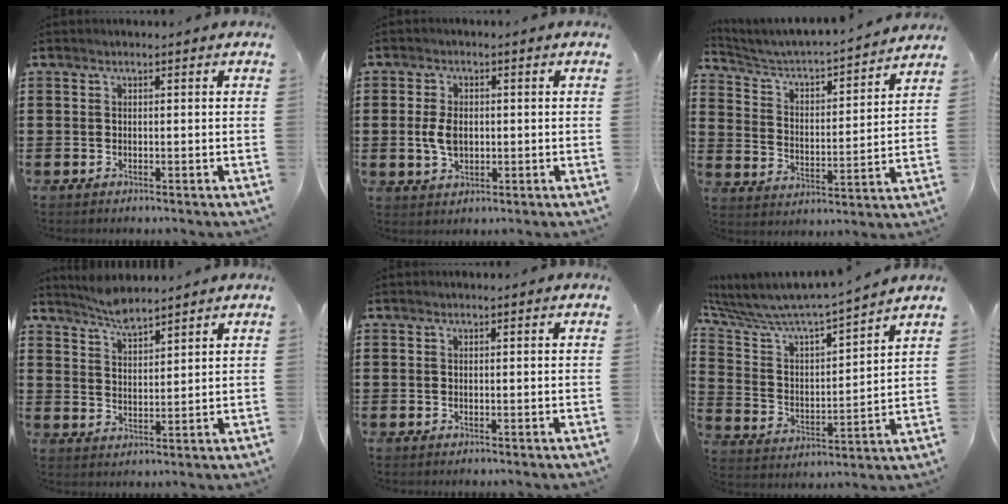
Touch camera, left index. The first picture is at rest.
{"total": 4.5, "force": [0.1, 2.7, 3.6], "torque": [-0.086, 0.003, -0.003]}
{"total": 3.4, "force": [3.2, 0.4, 1.1], "torque": [-0.040, -0.034, 0.042]}
{"total": 4.2, "force": [4.0, 0.4, 1.3], "torque": [-0.037, -0.012, 0.073]}
{"total": 0.0}
{"total": 6.0, "force": [5.8, 0.6, 1.5], "torque": [-0.062, -0.053, 0.094]}